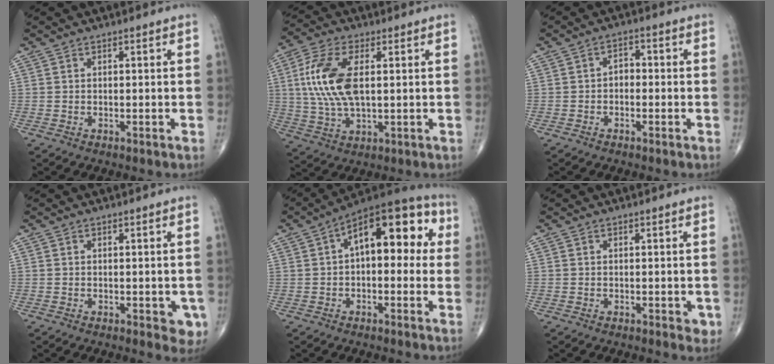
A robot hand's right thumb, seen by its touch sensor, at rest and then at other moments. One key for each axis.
{"total": 12.8, "fx": 1.9, "fy": 6.1, "fz": 11.1, "tx": -0.245, "ty": 0.001, "tz": 0.038}
{"total": 2.7, "fx": -0.7, "fy": 2.0, "fz": 1.7, "tx": -0.013, "ty": 0.018, "tz": -0.022}
{"total": 4.0, "fx": -1.0, "fy": 2.1, "fz": 3.3, "tx": -0.013, "ty": -0.003, "tz": -0.010}
{"total": 16.6, "fx": 3.1, "fy": 8.4, "fz": 14.0, "tx": -0.158, "ty": 0.043, "tz": 0.036}
{"total": 2.0, "fx": -0.2, "fy": 1.2, "fz": 1.6, "tx": -0.010, "ty": -0.002, "tz": -0.002}